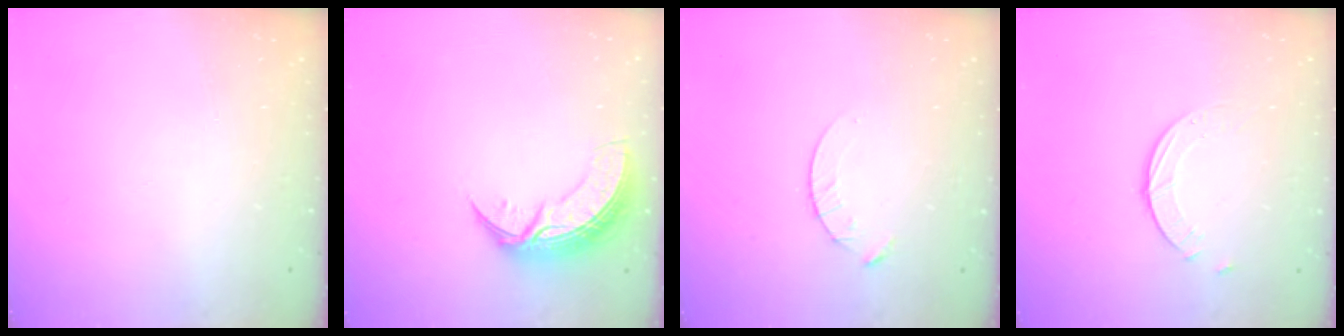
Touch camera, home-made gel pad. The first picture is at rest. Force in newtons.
{"total": 7.9, "press": 7.9, "slide": 0.6}
{"total": 4.3, "press": 4.2, "slide": 0.5}
{"total": 1.8, "press": 1.8, "slide": 0.2}